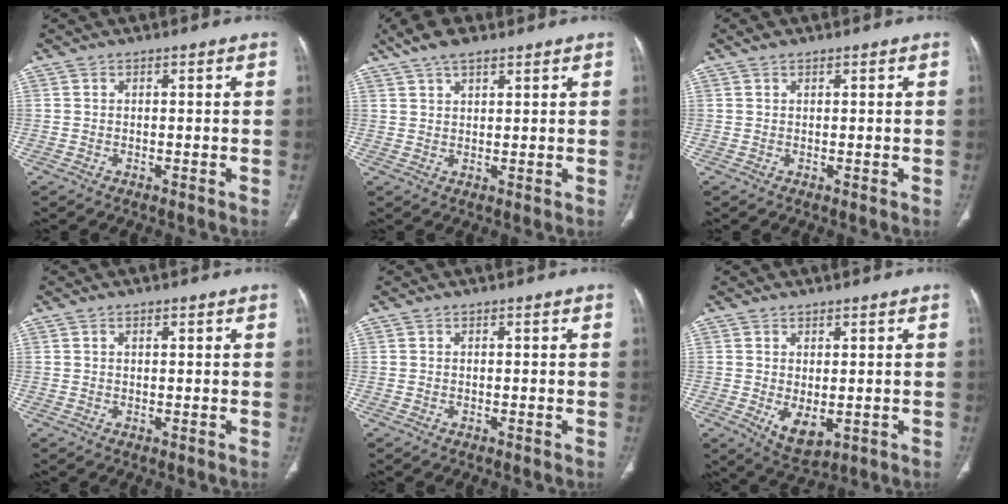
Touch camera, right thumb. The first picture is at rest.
{"total": 6.8, "force": [4.8, 2.8, 4.0], "torque": [-0.069, 0.000, 0.087]}
{"total": 1.3, "force": [0.9, 0.7, 0.7], "torque": [-0.010, -0.002, 0.014]}
{"total": 0.9, "force": [0.5, 0.5, 0.7], "torque": [-0.011, 0.002, 0.008]}
{"total": 0.0}
{"total": 5.5, "force": [-0.7, 3.0, 4.5], "torque": [-0.068, -0.012, 0.008]}